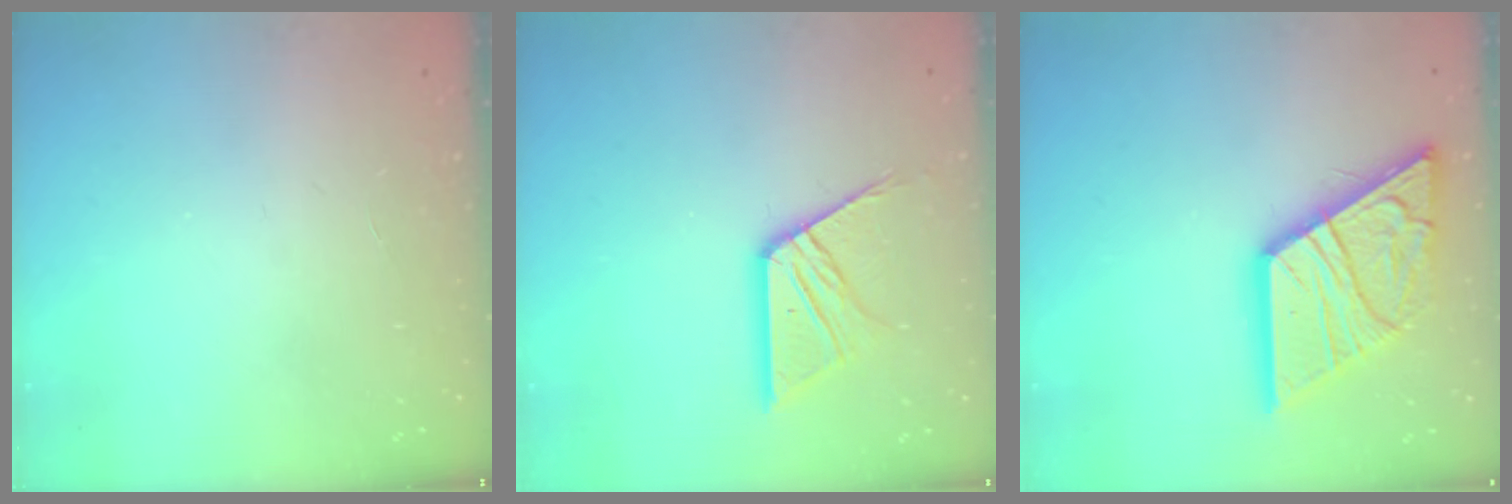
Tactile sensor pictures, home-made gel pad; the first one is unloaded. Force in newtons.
{"total": 13.7, "press": 13.7, "slide": 1.4}
{"total": 21.9, "press": 21.7, "slide": 2.4}